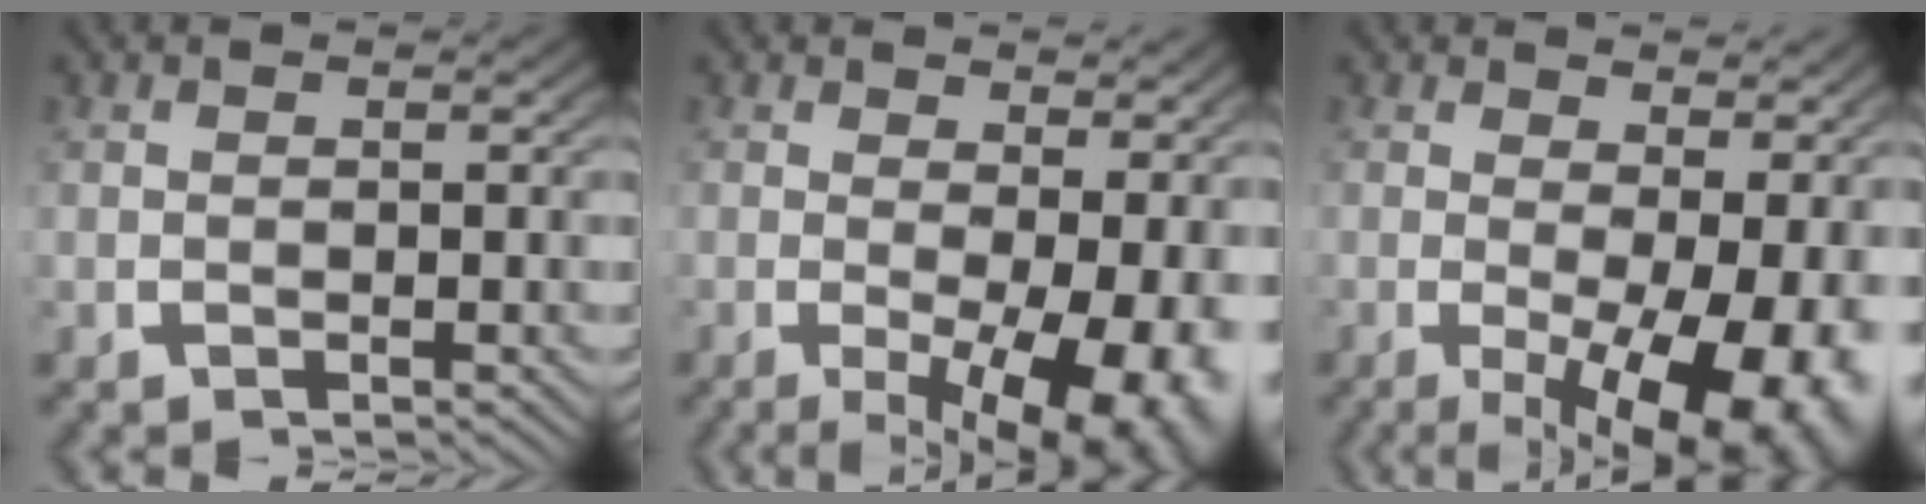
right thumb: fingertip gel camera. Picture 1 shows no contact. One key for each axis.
{"total": 9.0, "fx": -1.8, "fy": 4.7, "fz": 7.5, "tx": -0.103, "ty": -0.043, "tz": -0.011}
{"total": 10.5, "fx": -2.2, "fy": 5.6, "fz": 8.6, "tx": -0.118, "ty": -0.048, "tz": -0.013}